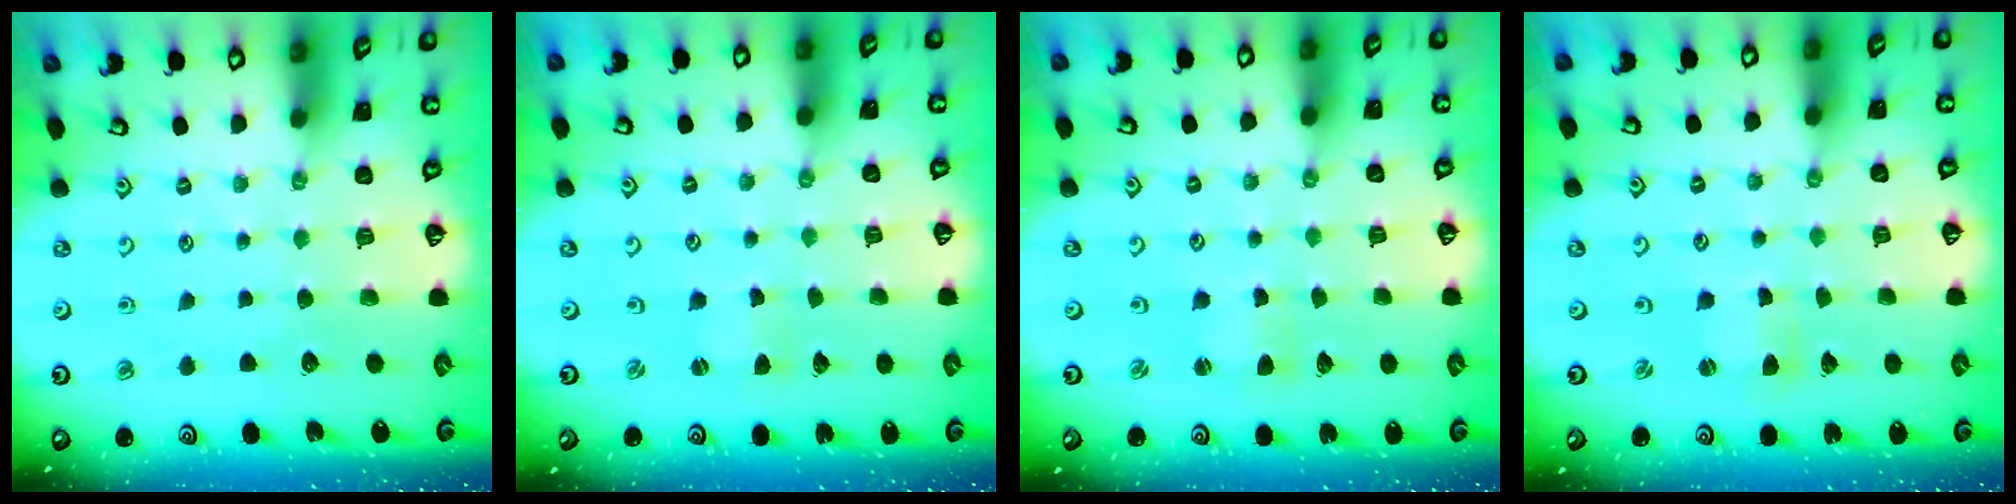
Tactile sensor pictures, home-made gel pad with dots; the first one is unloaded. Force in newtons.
{"total": 0.8, "press": 0.8, "slide": 0.2}
{"total": 1.7, "press": 1.7, "slide": 0.3}
{"total": 1.2, "press": 1.2, "slide": 0.2}